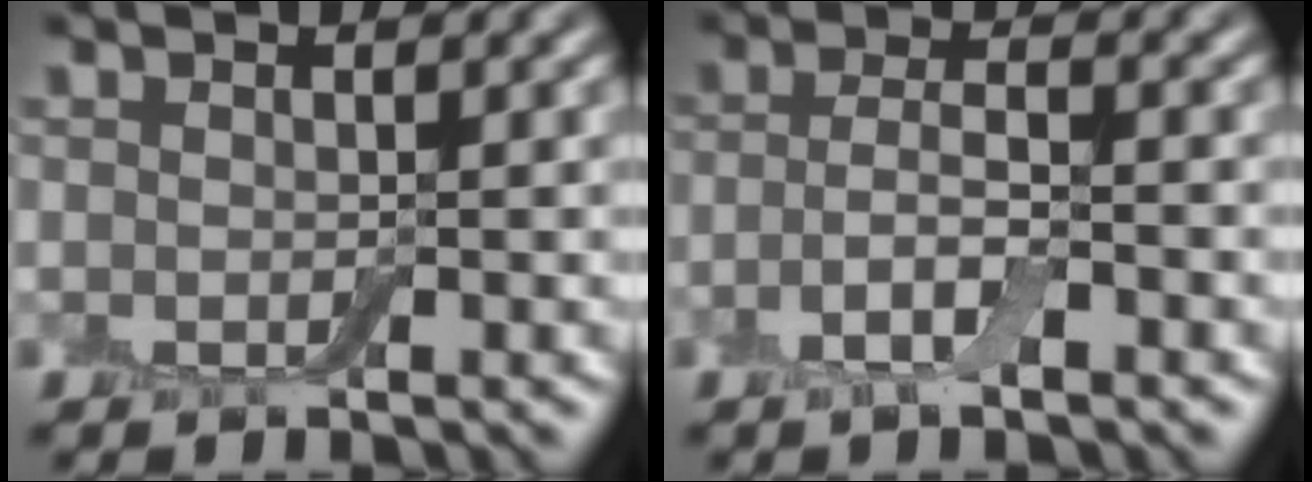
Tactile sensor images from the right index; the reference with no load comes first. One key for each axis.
{"total": 3.1, "fx": -1.3, "fy": 0.9, "fz": 2.7, "tx": -0.058, "ty": 0.003, "tz": -0.031}